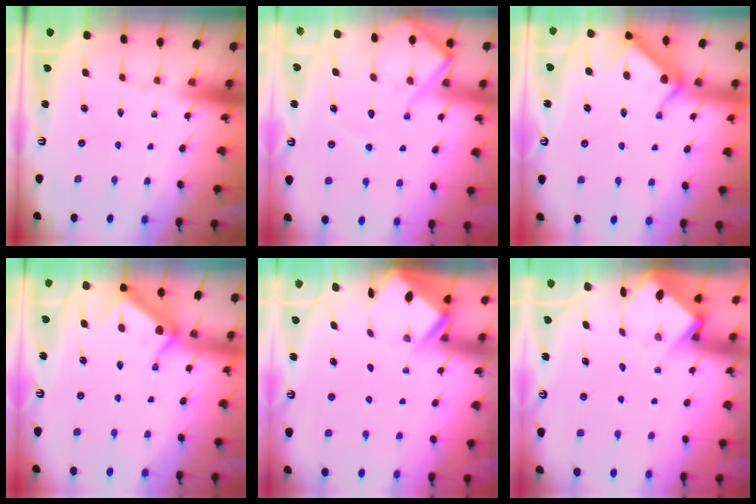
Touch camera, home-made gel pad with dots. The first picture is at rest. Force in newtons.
{"total": 10.9, "press": 10.9, "slide": 1.0}
{"total": 10.0, "press": 9.9, "slide": 1.2}
{"total": 11.8, "press": 11.7, "slide": 0.3}
{"total": 3.1, "press": 3.1, "slide": 0.3}
{"total": 4.0, "press": 4.0, "slide": 0.3}